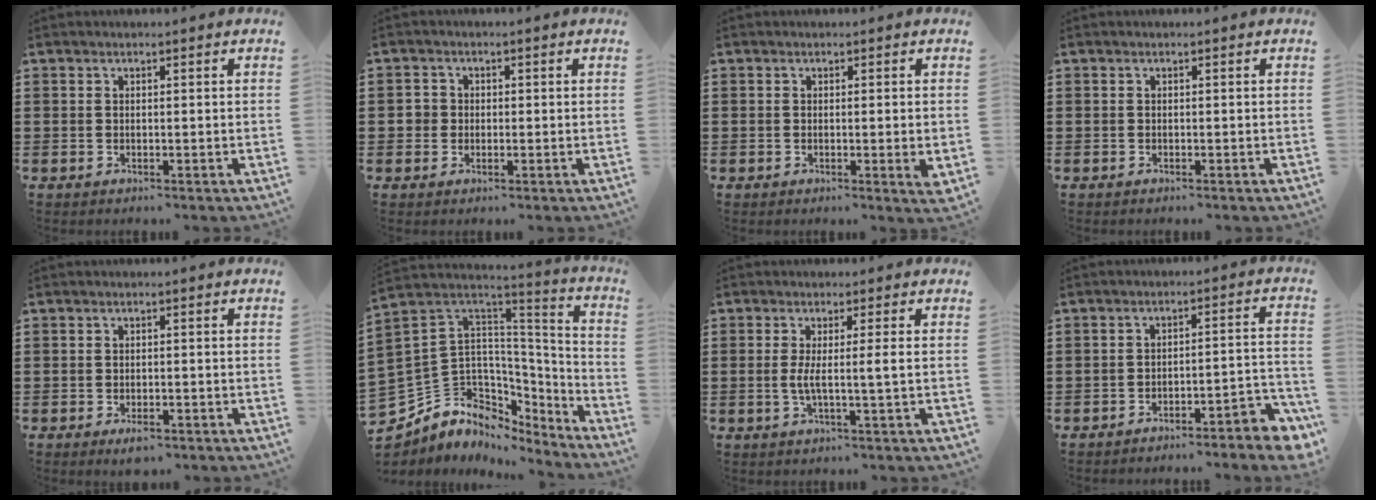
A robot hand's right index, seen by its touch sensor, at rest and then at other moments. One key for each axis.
{"total": 1.9, "fx": -0.1, "fy": 1.8, "fz": 0.7, "tx": -0.020, "ty": 0.008, "tz": -0.005}
{"total": 1.9, "fx": -0.2, "fy": 0.2, "fz": 1.9, "tx": -0.034, "ty": -0.007, "tz": -0.001}
{"total": 0.0}
{"total": 1.8, "fx": -1.3, "fy": 0.5, "fz": 1.1, "tx": -0.022, "ty": 0.000, "tz": -0.026}
{"total": 8.3, "fx": -0.7, "fy": 8.0, "fz": 2.1, "tx": -0.093, "ty": -0.027, "tz": -0.006}
{"total": 4.1, "fx": 0.0, "fy": -0.6, "fz": 4.0, "tx": -0.082, "ty": -0.016, "tz": -0.005}
{"total": 3.9, "fx": -3.7, "fy": 0.0, "fz": 1.3, "tx": -0.027, "ty": -0.006, "tz": -0.077}